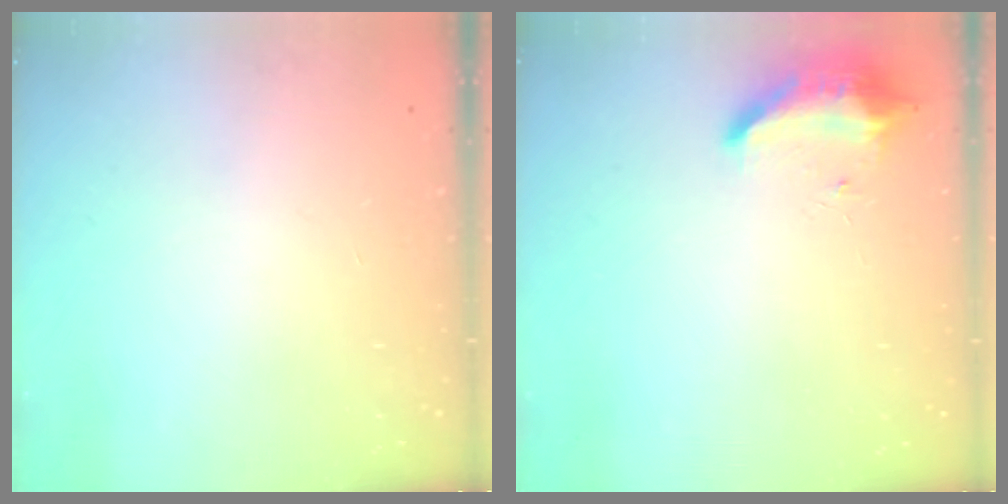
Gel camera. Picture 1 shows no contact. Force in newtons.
{"total": 9.6, "press": 9.0, "slide": 3.4}